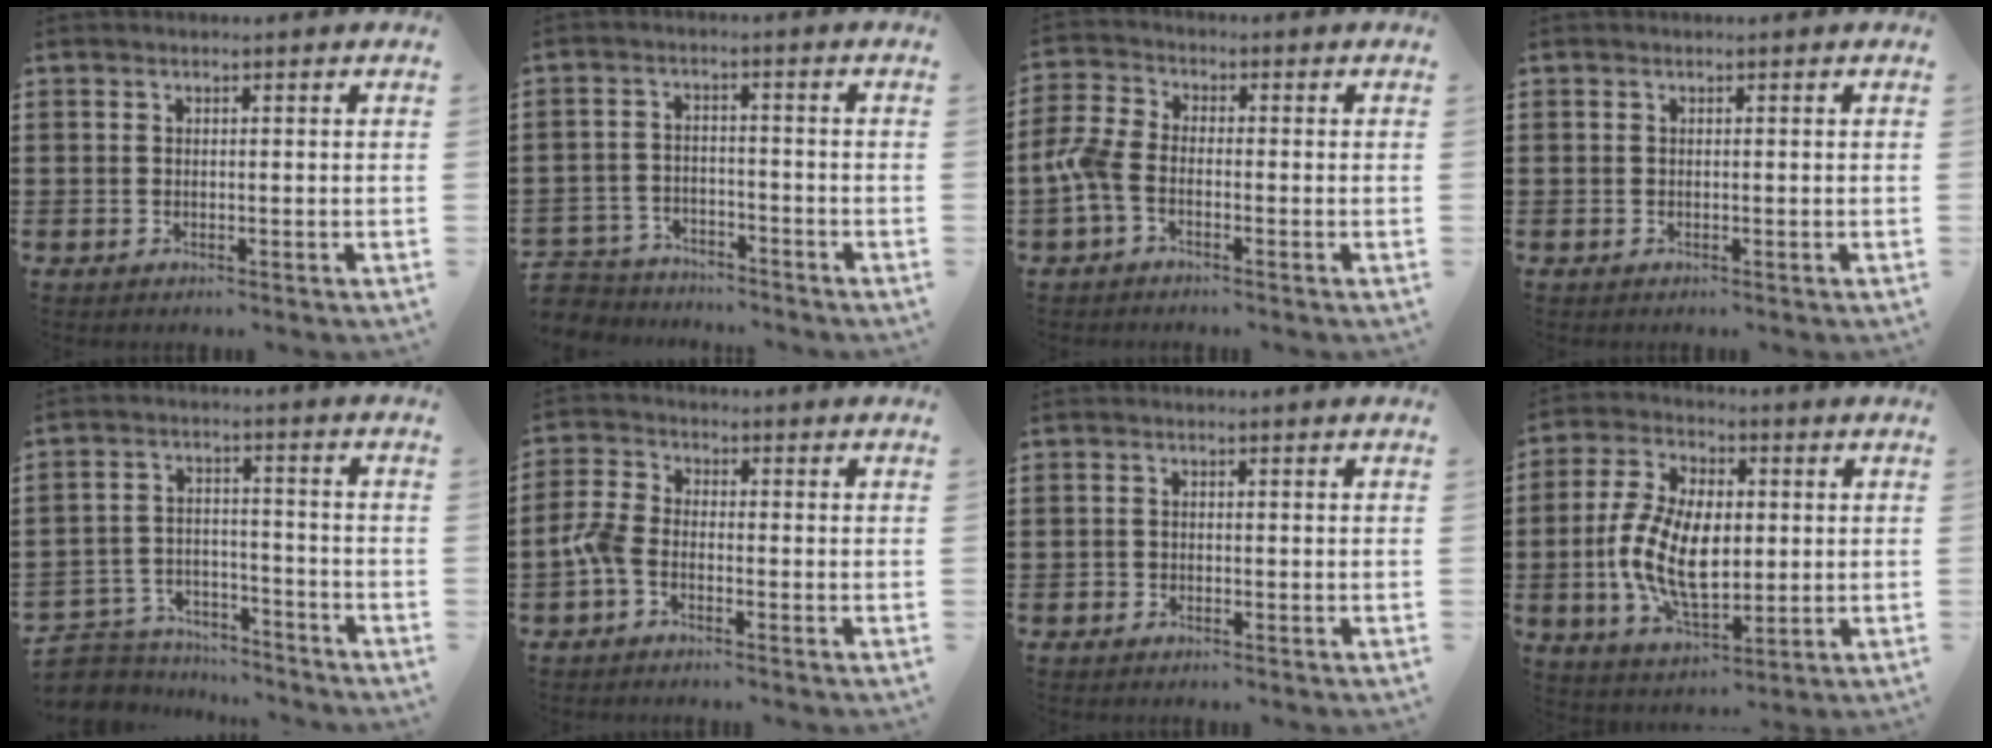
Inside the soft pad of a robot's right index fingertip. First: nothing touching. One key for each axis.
{"total": 3.8, "fx": -3.7, "fy": 0.8, "fz": -0.2, "tx": -0.012, "ty": -0.002, "tz": -0.082}
{"total": 4.6, "fx": -2.3, "fy": 2.2, "fz": 3.3, "tx": -0.100, "ty": -0.006, "tz": -0.057}
{"total": 0.0}
{"total": 5.2, "fx": -5.0, "fy": 1.5, "fz": 0.2, "tx": -0.031, "ty": 0.005, "tz": -0.109}
{"total": 3.7, "fx": -2.0, "fy": 1.8, "fz": 2.6, "tx": -0.076, "ty": 0.000, "tz": -0.047}
{"total": 0.7, "fx": -0.5, "fy": 0.5, "fz": 0.1, "tx": -0.003, "ty": 0.003, "tz": -0.011}
{"total": 11.7, "fx": -0.7, "fy": 6.5, "fz": 9.8, "tx": -0.214, "ty": 0.003, "tz": -0.014}